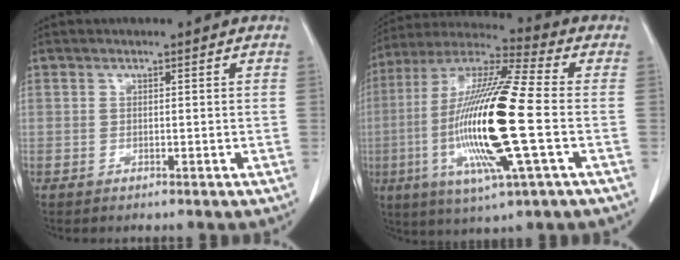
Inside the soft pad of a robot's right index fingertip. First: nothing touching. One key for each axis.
{"total": 20.7, "fx": -3.5, "fy": 1.4, "fz": 20.3, "tx": -0.420, "ty": -0.013, "tz": -0.070}